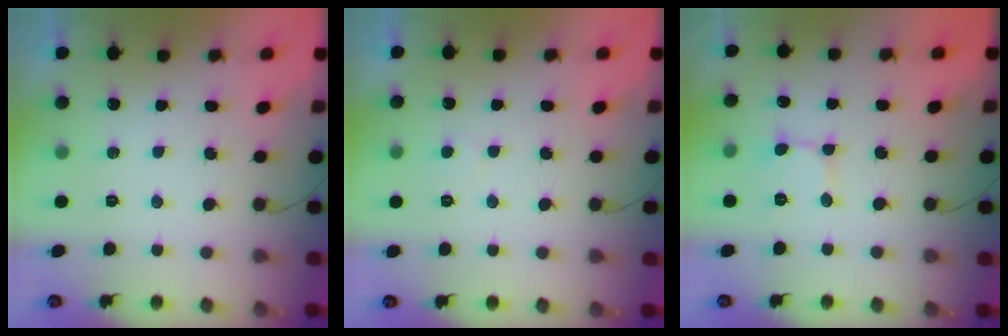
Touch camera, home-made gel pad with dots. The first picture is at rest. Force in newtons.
{"total": 2.6, "press": 2.6, "slide": 0.2}
{"total": 1.6, "press": 1.6, "slide": 0.1}